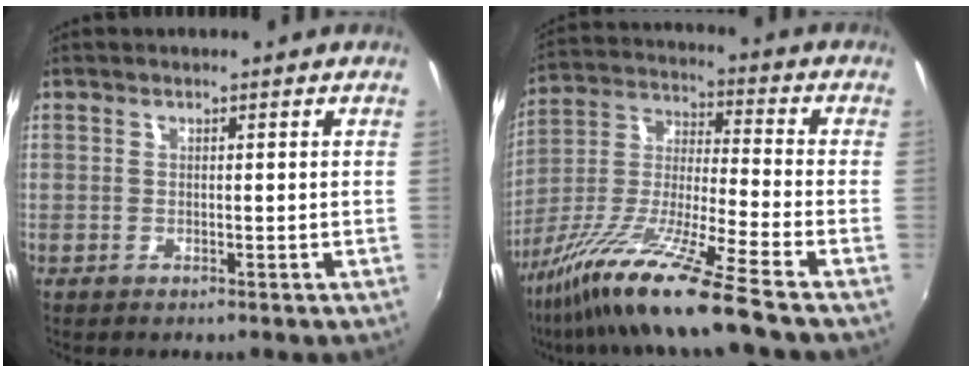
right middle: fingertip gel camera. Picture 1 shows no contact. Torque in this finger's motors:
{"motor_torque": [1.10, -1.04, 0.85, 0.21]}